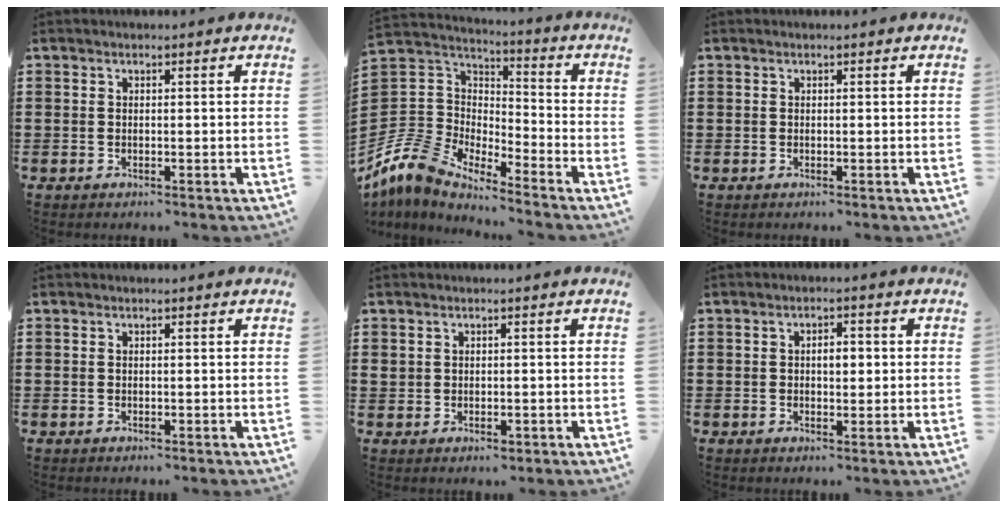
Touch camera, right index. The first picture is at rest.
{"total": 8.1, "force": [-7.5, 2.6, 1.5], "torque": [-0.087, -0.006, -0.165]}
{"total": 0.0}
{"total": 0.0}
{"total": 1.2, "force": [0.2, 1.1, 0.5], "torque": [-0.013, 0.005, 0.002]}
{"total": 2.8, "force": [0.1, 1.3, 2.4], "torque": [-0.039, 0.003, -0.003]}